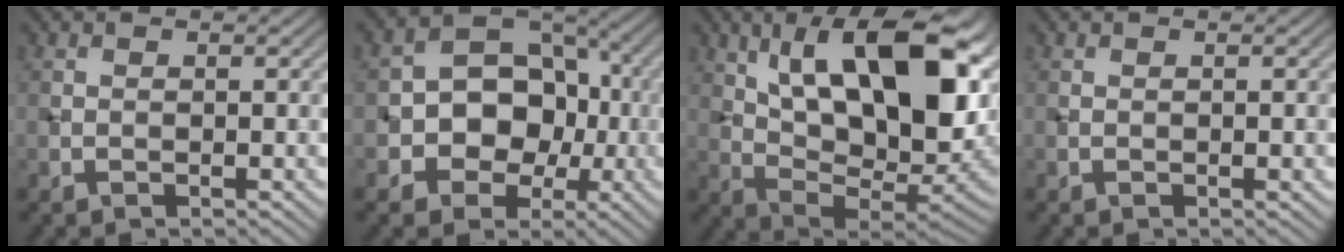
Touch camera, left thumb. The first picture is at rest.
{"total": 10.1, "force": [-1.9, 8.1, 5.7], "torque": [-0.072, -0.003, -0.057]}
{"total": 17.9, "force": [6.2, 7.8, 14.8], "torque": [-0.247, 0.010, 0.110]}
{"total": 0.6, "force": [0.0, 0.1, 0.6], "torque": [-0.009, 0.000, 0.000]}